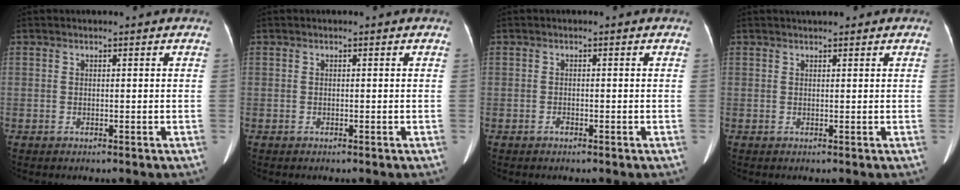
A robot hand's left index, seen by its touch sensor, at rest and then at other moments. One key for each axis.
{"total": 0.0}
{"total": 0.5, "fx": -0.4, "fy": 0.2, "fz": 0.3, "tx": -0.008, "ty": -0.001, "tz": -0.004}
{"total": 2.6, "fx": 2.1, "fy": 0.7, "fz": 1.3, "tx": -0.016, "ty": 0.022, "tz": 0.029}